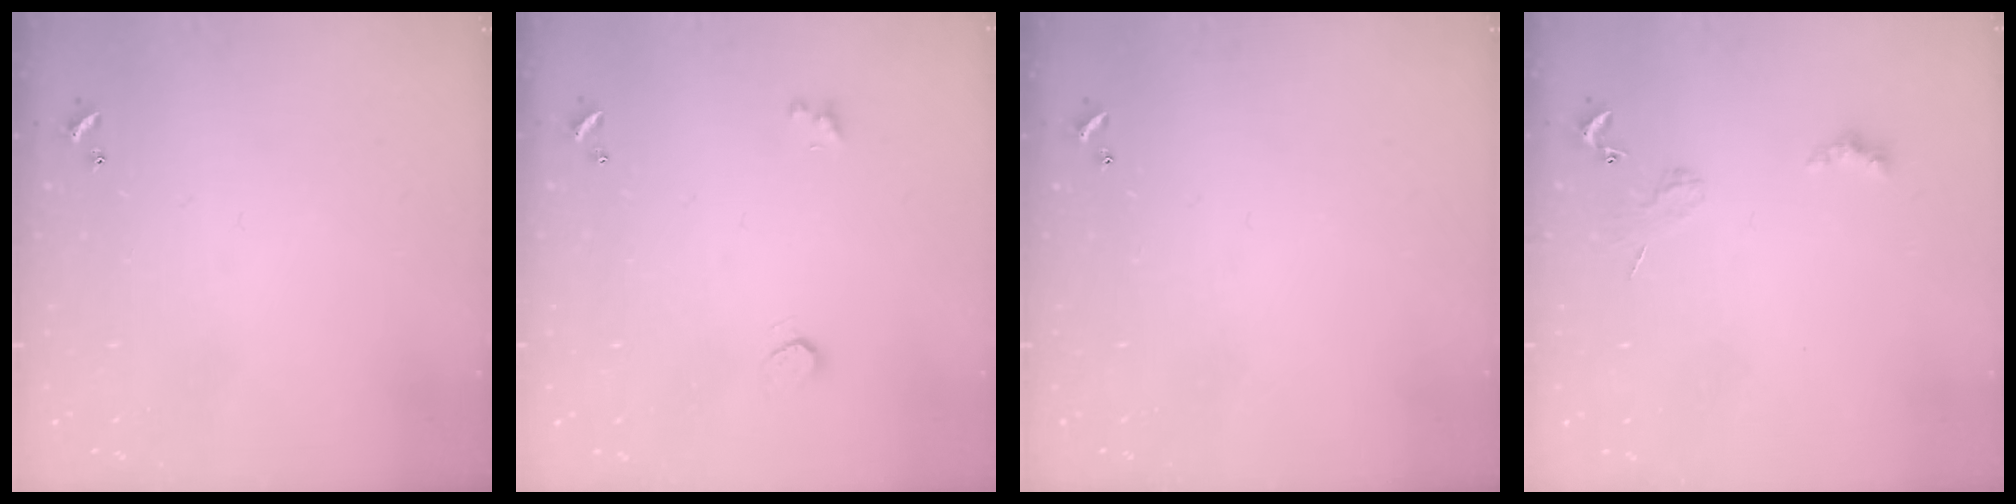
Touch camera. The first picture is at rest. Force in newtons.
{"total": 0.9, "press": 0.8, "slide": 0.4}
{"total": 0.0}
{"total": 2.0, "press": 1.9, "slide": 0.4}